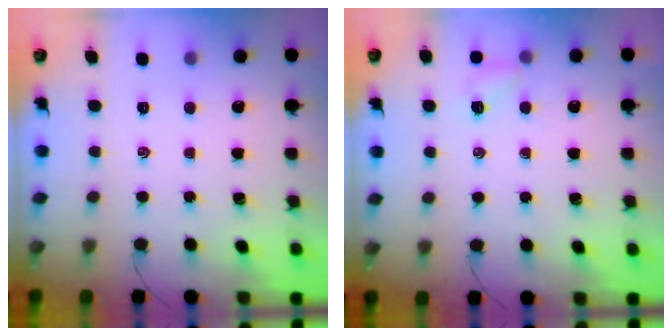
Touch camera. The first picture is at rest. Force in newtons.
{"total": 4.4, "press": 4.2, "slide": 1.2}